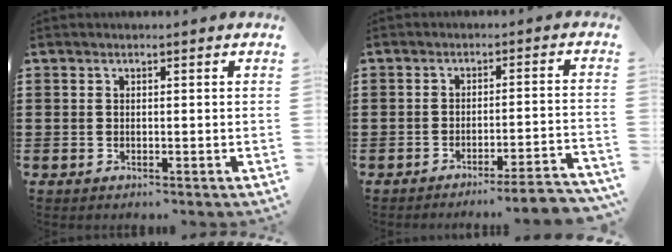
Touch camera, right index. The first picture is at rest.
{"total": 4.0, "force": [-3.7, -0.4, 1.6], "torque": [-0.027, -0.012, -0.072]}